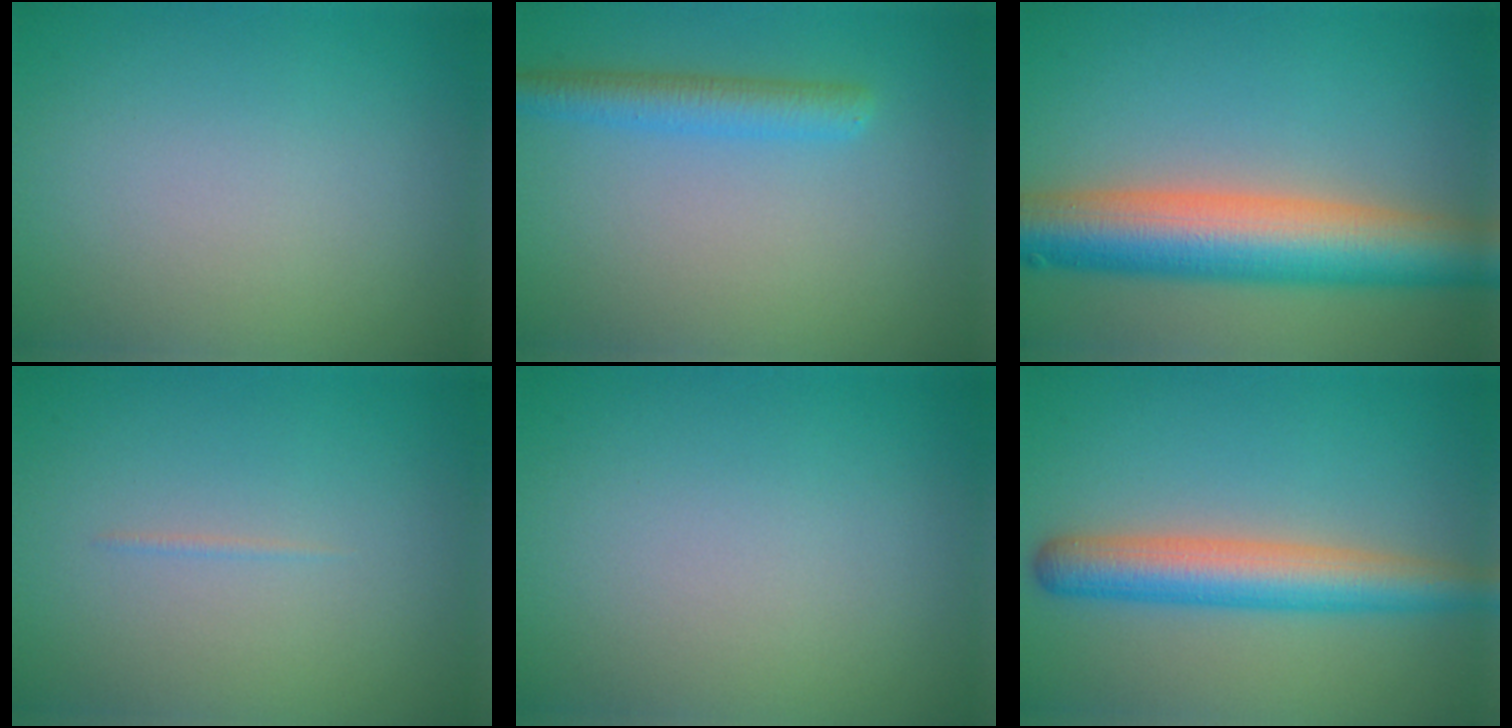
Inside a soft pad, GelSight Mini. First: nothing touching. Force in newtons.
{"total": 2.9, "press": 2.9, "slide": 0.2}
{"total": 10.0, "press": 10.0, "slide": 0.4}
{"total": 0.7, "press": 0.7, "slide": 0.2}
{"total": 0.0}
{"total": 5.5, "press": 5.5, "slide": 0.3}